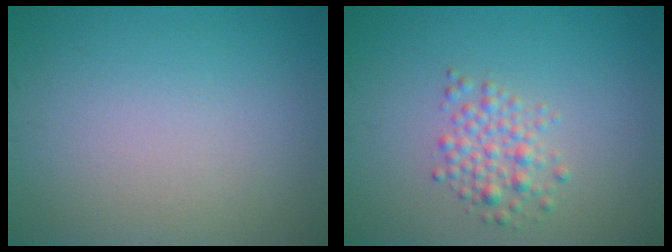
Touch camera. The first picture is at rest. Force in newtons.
{"total": 2.5, "press": 2.5, "slide": 0.1}